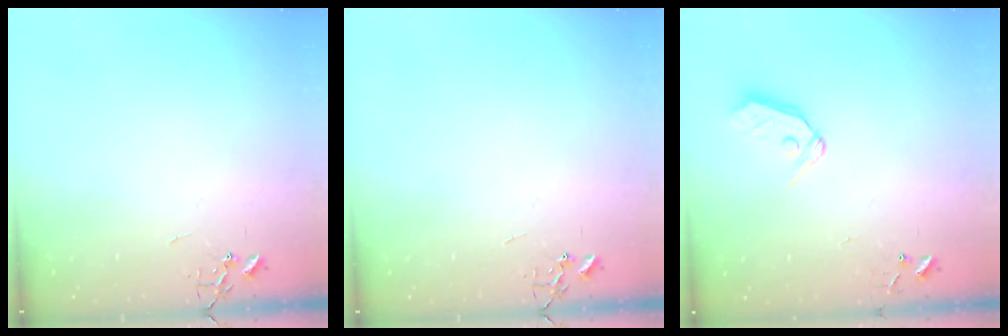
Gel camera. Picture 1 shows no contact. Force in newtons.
{"total": 0.0}
{"total": 8.7, "press": 8.7, "slide": 1.0}